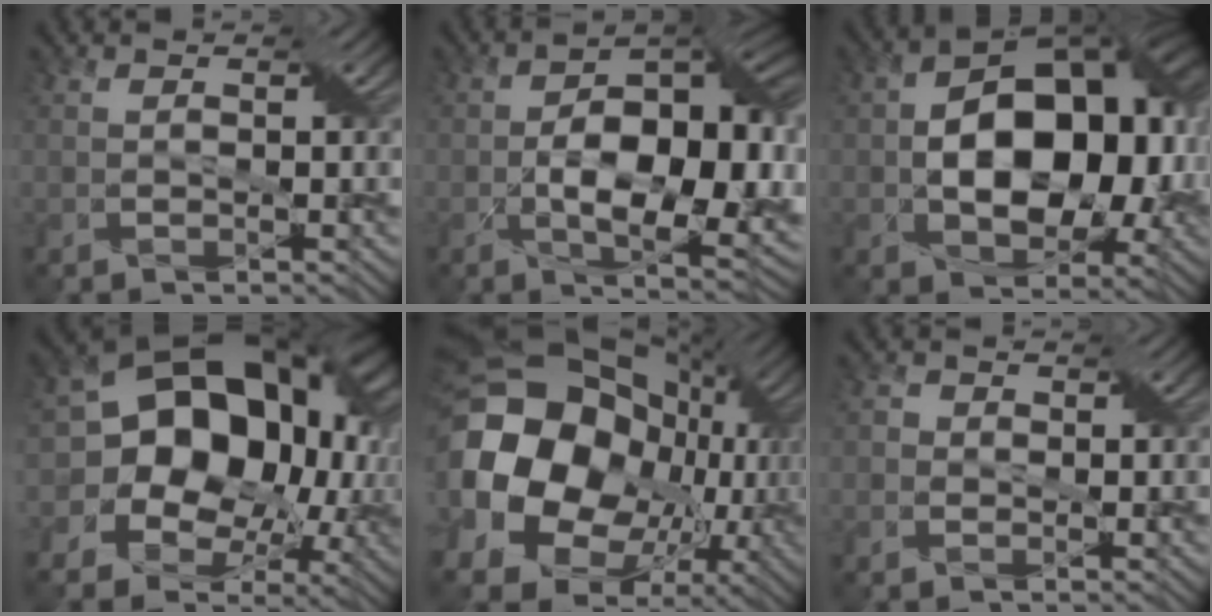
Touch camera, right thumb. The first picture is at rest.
{"total": 14.1, "force": [-1.6, 7.3, 11.9], "torque": [-0.171, 0.000, -0.022]}
{"total": 16.2, "force": [-0.2, 10.5, 12.4], "torque": [-0.163, 0.006, 0.006]}
{"total": 19.5, "force": [1.5, 14.8, 12.6], "torque": [-0.219, -0.024, 0.041]}
{"total": 23.0, "force": [-0.9, 18.3, 14.0], "torque": [-0.303, -0.036, -0.008]}
{"total": 1.4, "force": [-0.1, 1.4, 0.2], "torque": [-0.002, 0.002, -0.006]}